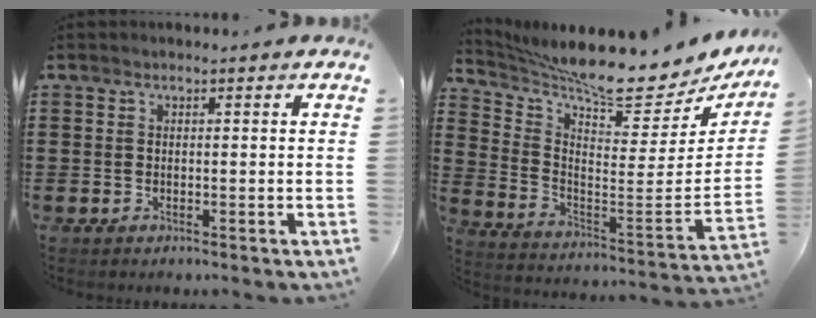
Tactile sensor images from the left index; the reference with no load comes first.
{"total": 8.7, "force": [7.9, -0.2, 3.7], "torque": [-0.094, -0.084, 0.124]}